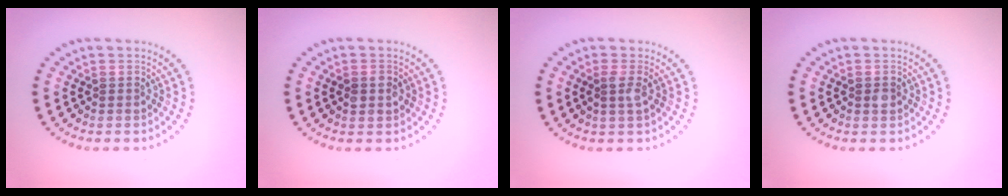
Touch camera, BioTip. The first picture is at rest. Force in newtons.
{"total": 1.9, "press": 1.9, "slide": 0.1}
{"total": 1.3, "press": 1.1, "slide": 0.7}
{"total": 1.0, "press": 1.0, "slide": 0.1}